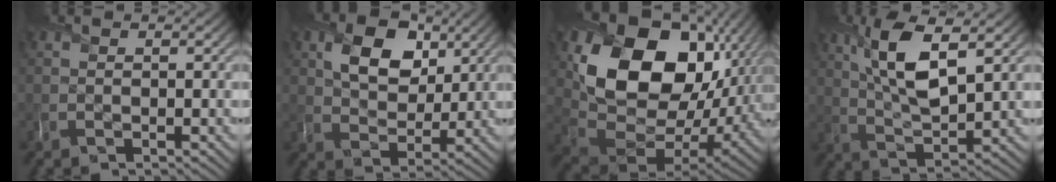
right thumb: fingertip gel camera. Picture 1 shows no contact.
{"total": 8.2, "force": [3.4, 5.6, 5.0], "torque": [-0.096, -0.007, 0.053]}
{"total": 18.4, "force": [5.9, 13.4, 11.2], "torque": [-0.228, -0.017, 0.132]}
{"total": 9.9, "force": [4.1, 3.4, 8.3], "torque": [-0.172, 0.003, 0.079]}